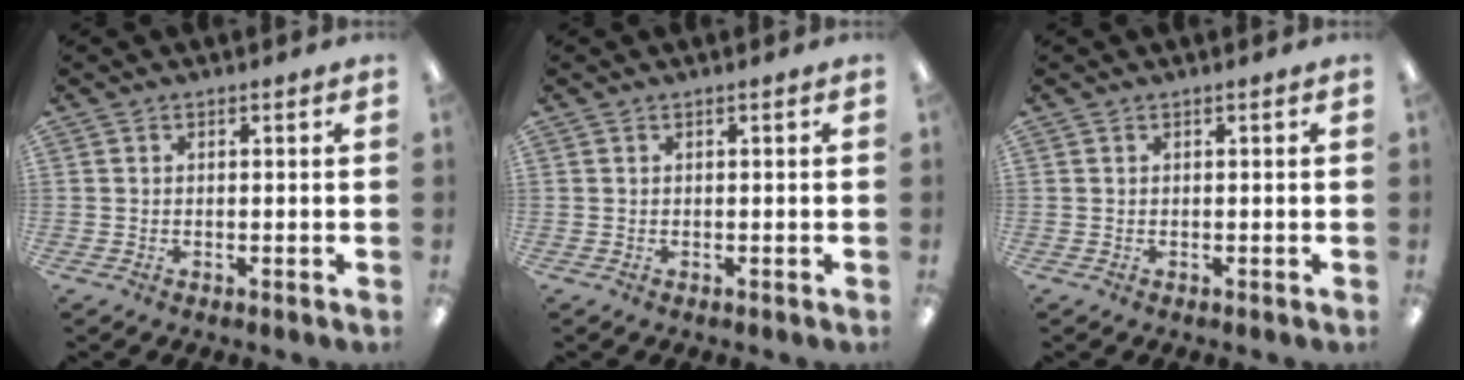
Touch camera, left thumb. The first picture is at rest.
{"total": 0.0}
{"total": 0.0}